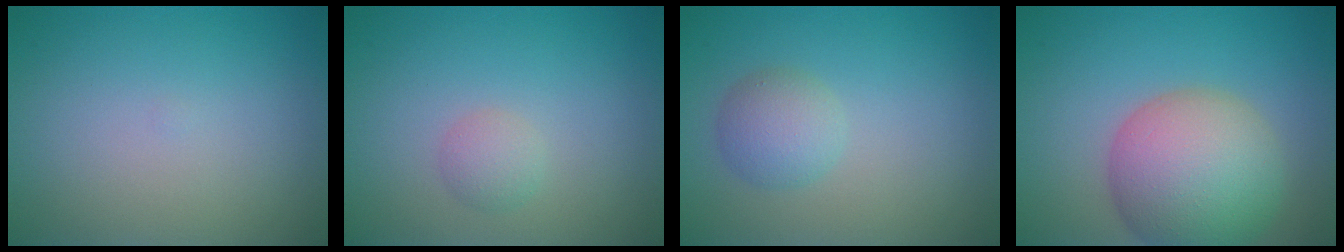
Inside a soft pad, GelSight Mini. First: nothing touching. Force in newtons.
{"total": 1.4, "press": 1.4, "slide": 0.1}
{"total": 2.6, "press": 2.6, "slide": 0.1}
{"total": 9.2, "press": 9.2, "slide": 0.6}